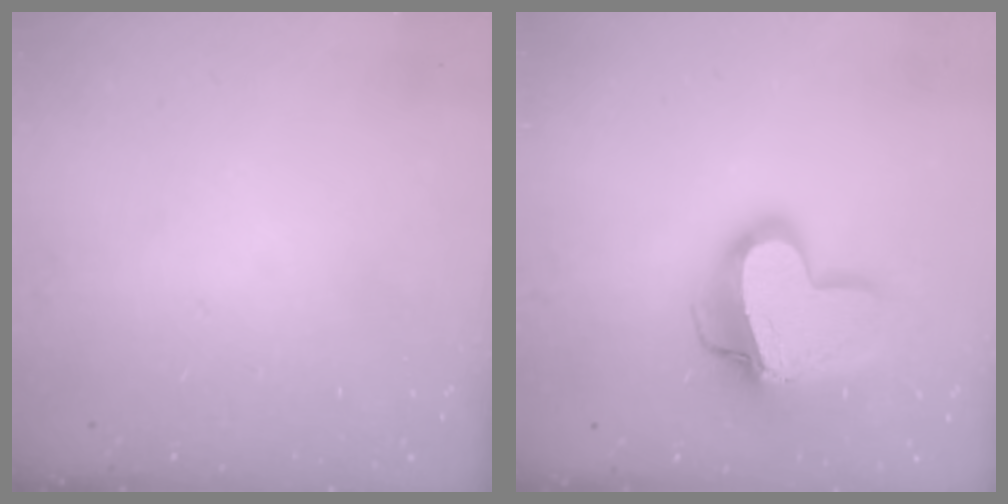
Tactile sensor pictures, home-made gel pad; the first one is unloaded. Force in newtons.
{"total": 17.7, "press": 17.6, "slide": 1.5}